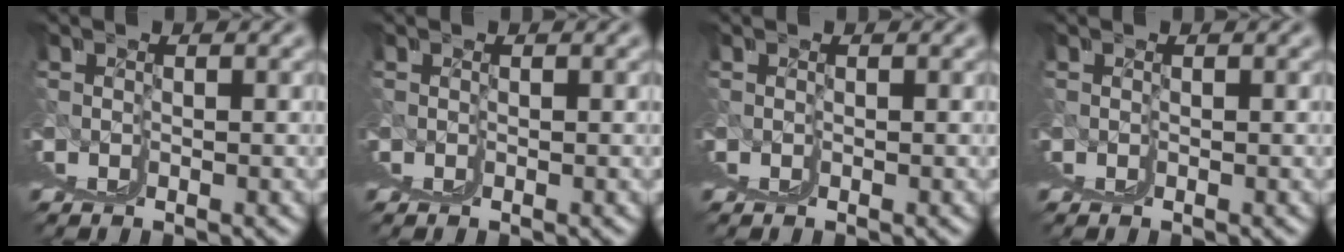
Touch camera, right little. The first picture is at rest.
{"total": 0.0}
{"total": 0.0}
{"total": 0.0}